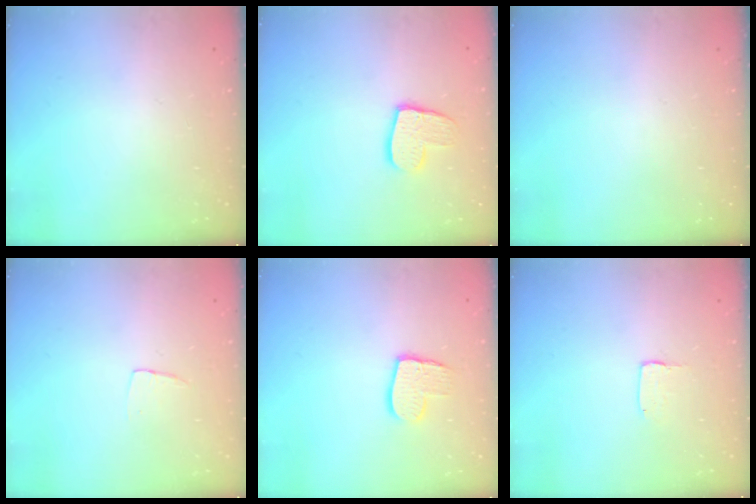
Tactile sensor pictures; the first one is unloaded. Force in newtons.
{"total": 10.8, "press": 10.7, "slide": 0.7}
{"total": 0.0}
{"total": 3.3, "press": 3.3, "slide": 0.2}
{"total": 9.8, "press": 9.8, "slide": 0.9}
{"total": 1.7, "press": 1.6, "slide": 0.1}